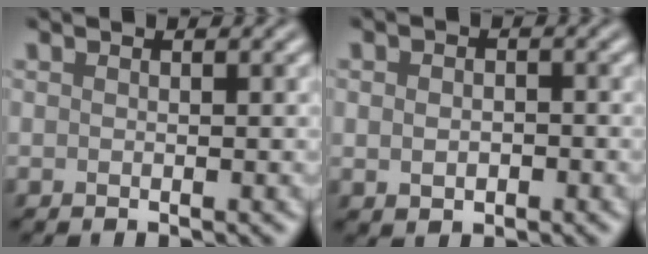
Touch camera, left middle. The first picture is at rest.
{"total": 1.9, "force": [-0.3, 1.5, 1.2], "torque": [-0.017, -0.004, 0.000]}